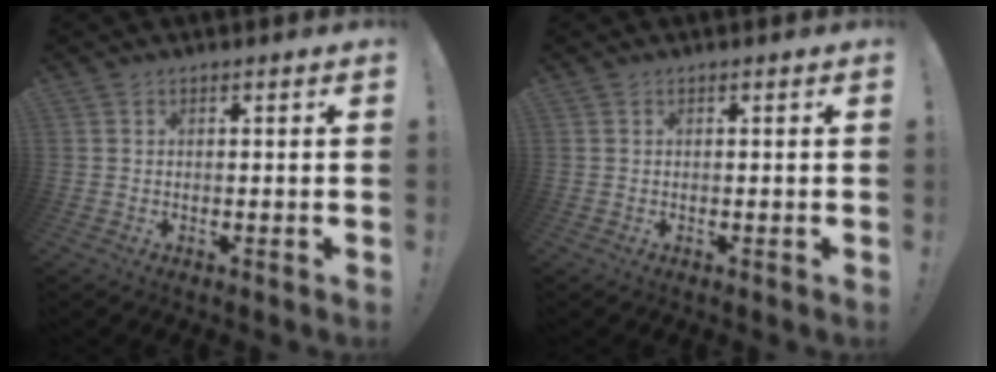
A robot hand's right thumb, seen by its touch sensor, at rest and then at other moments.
{"total": 0.0}